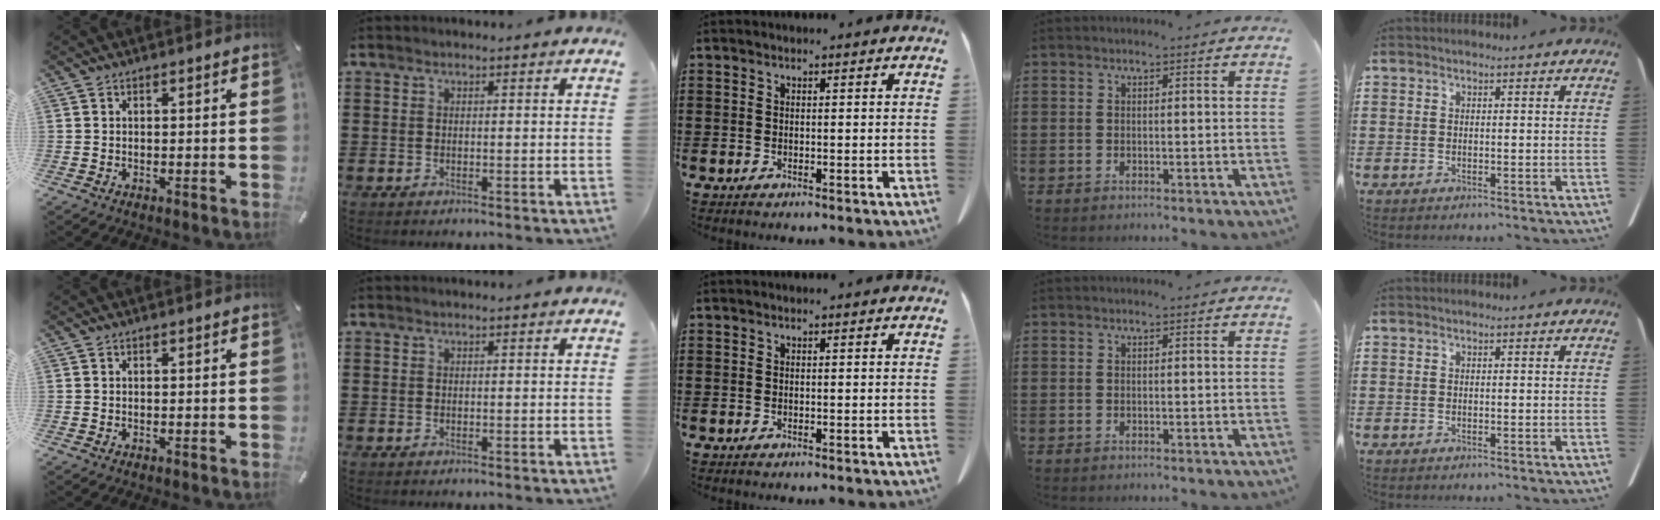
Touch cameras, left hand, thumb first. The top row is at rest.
{}